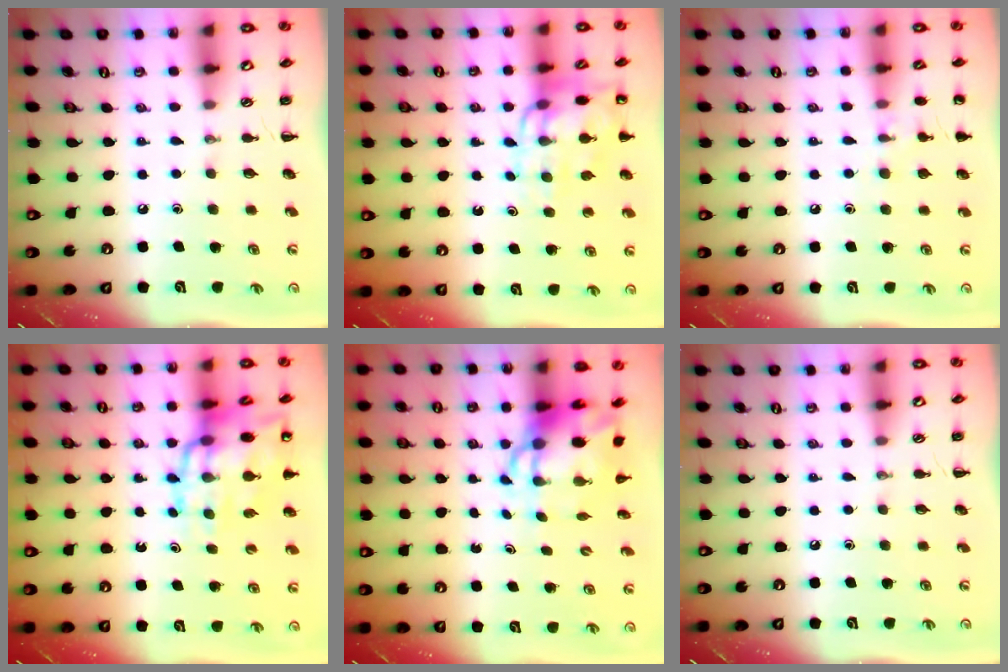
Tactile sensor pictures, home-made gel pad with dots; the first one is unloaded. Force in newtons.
{"total": 11.3, "press": 11.2, "slide": 1.8}
{"total": 6.6, "press": 6.3, "slide": 1.9}
{"total": 17.6, "press": 17.2, "slide": 3.9}
{"total": 7.0, "press": 6.8, "slide": 1.9}
{"total": 0.0}